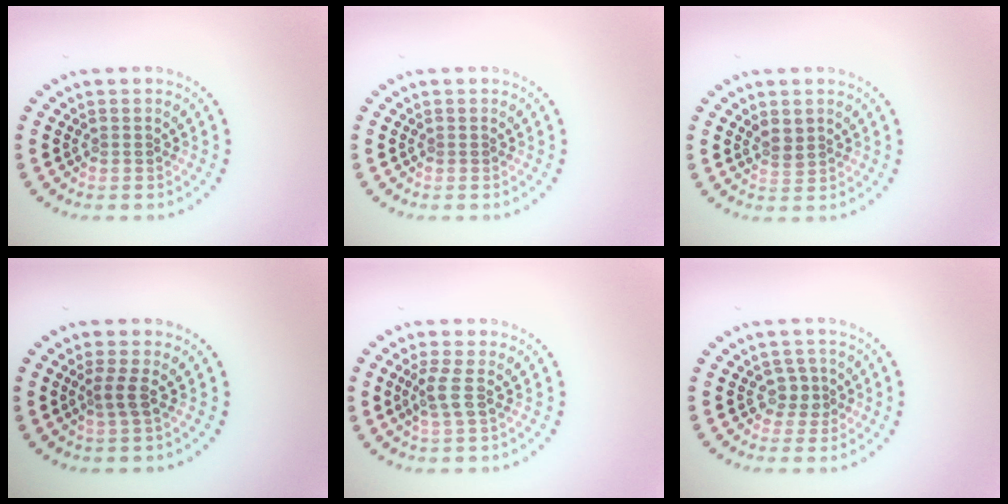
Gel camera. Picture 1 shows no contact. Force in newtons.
{"total": 0.0}
{"total": 1.6, "press": 1.3, "slide": 0.9}
{"total": 1.7, "press": 1.1, "slide": 1.3}
{"total": 1.8, "press": 1.4, "slide": 1.2}
{"total": 1.7, "press": 1.4, "slide": 0.9}